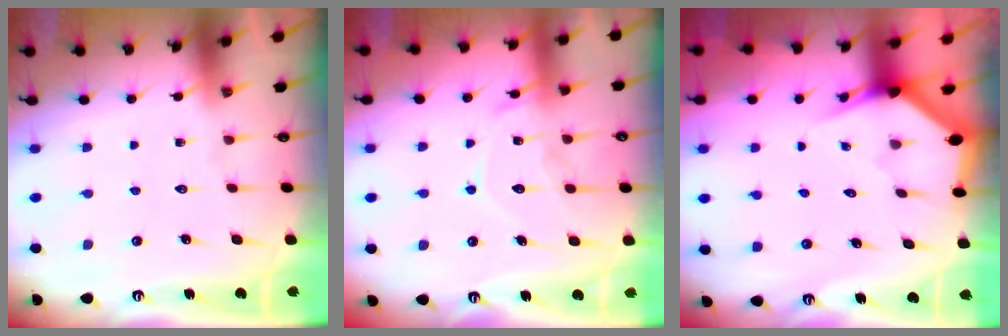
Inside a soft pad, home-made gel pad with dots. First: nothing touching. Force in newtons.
{"total": 12.3, "press": 12.3, "slide": 1.2}
{"total": 2.9, "press": 2.9, "slide": 0.2}